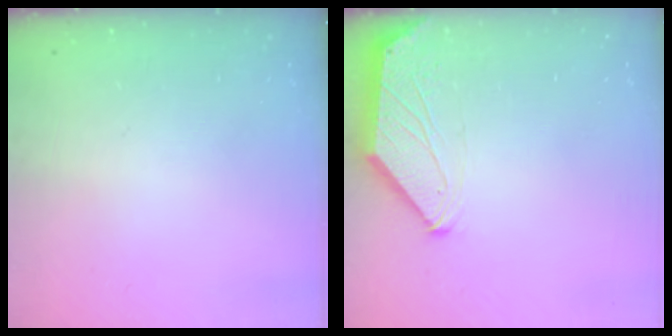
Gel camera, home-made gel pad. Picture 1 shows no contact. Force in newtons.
{"total": 0.8, "press": 0.7, "slide": 0.3}